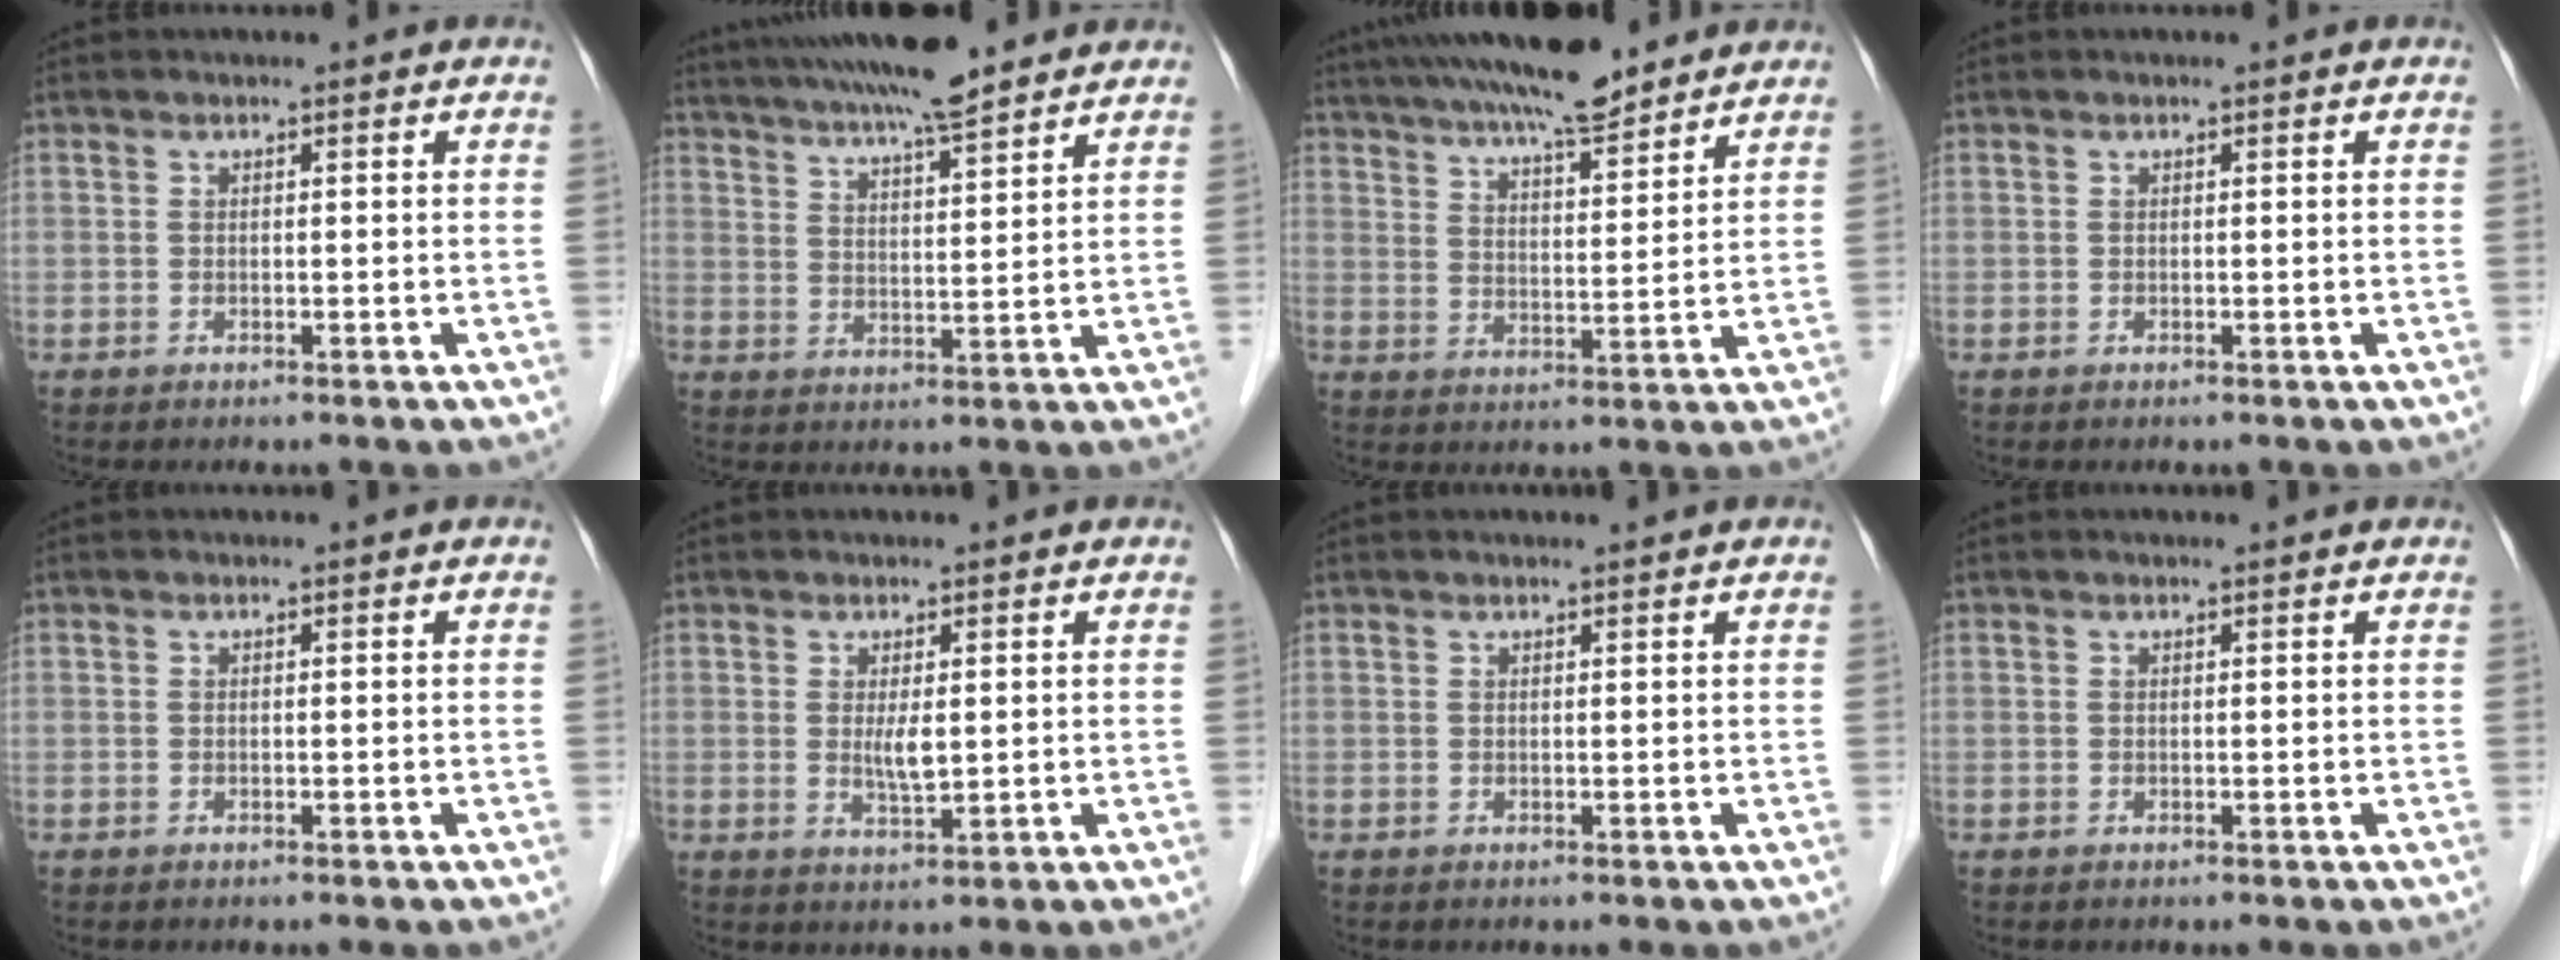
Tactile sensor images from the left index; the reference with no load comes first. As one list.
[{"total": 14.6, "force": [12.7, 1.0, 7.1], "torque": [-0.123, 0.026, 0.200]}, {"total": 15.6, "force": [13.4, 2.1, 7.7], "torque": [-0.132, 0.023, 0.214]}, {"total": 0.0}, {"total": 0.0}, {"total": 2.8, "force": [0.5, 0.6, 2.7], "torque": [-0.052, -0.008, 0.013]}, {"total": 1.1, "force": [1.0, -0.2, 0.3], "torque": [-0.005, 0.005, 0.019]}, {"total": 0.6, "force": [0.6, 0.0, 0.2], "torque": [-0.006, 0.005, 0.009]}]